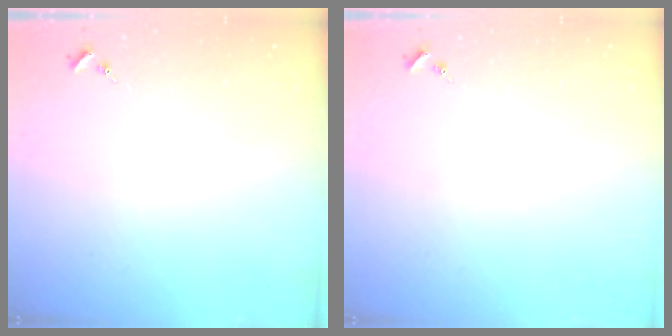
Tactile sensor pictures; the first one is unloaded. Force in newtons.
{"total": 0.0}